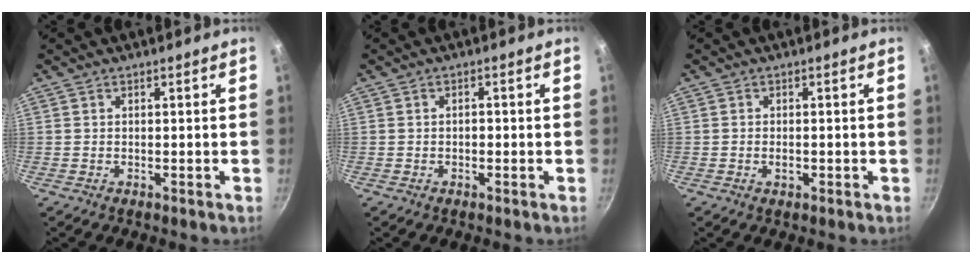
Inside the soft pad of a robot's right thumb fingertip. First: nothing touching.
{"total": 1.0, "force": [-0.3, 0.7, 0.7], "torque": [-0.010, 0.005, -0.006]}
{"total": 1.4, "force": [-0.4, 0.8, 1.0], "torque": [-0.017, 0.001, -0.008]}